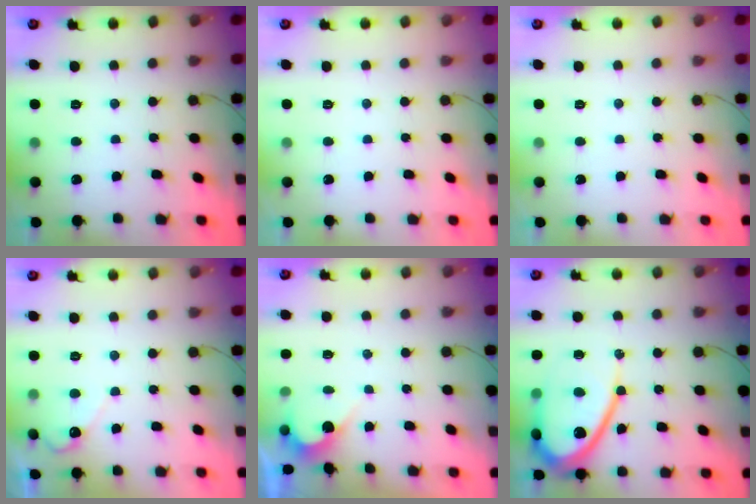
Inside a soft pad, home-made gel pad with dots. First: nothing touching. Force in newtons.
{"total": 0.0}
{"total": 0.0}
{"total": 4.5, "press": 4.5, "slide": 0.3}
{"total": 2.7, "press": 2.7, "slide": 0.1}
{"total": 13.8, "press": 13.8, "slide": 1.3}